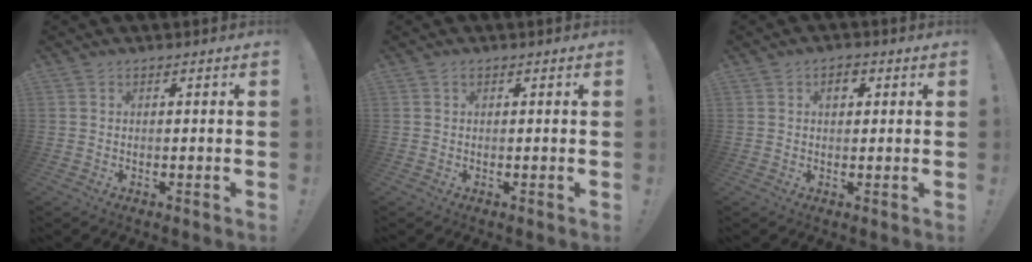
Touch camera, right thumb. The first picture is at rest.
{"total": 0.6, "force": [0.3, 0.4, 0.3], "torque": [-0.001, -0.001, 0.005]}
{"total": 3.3, "force": [1.0, 2.3, 2.2], "torque": [-0.018, -0.002, 0.010]}